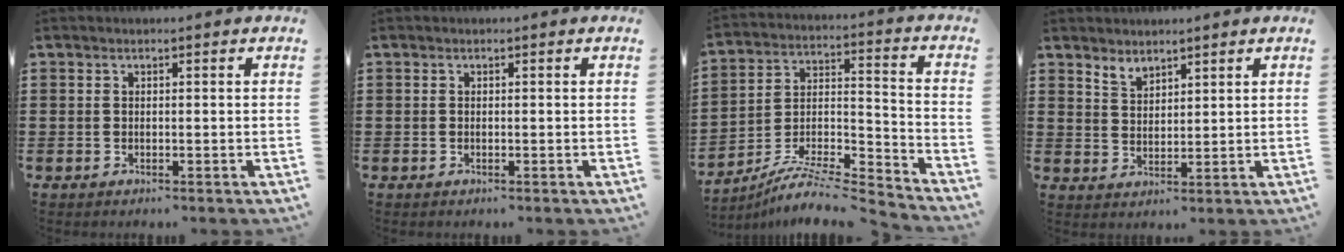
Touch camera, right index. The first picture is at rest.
{"total": 0.0}
{"total": 7.7, "force": [-6.9, 1.3, 3.1], "torque": [-0.057, 0.003, -0.140]}
{"total": 2.7, "force": [2.5, 1.0, 0.2], "torque": [-0.012, 0.000, 0.048]}